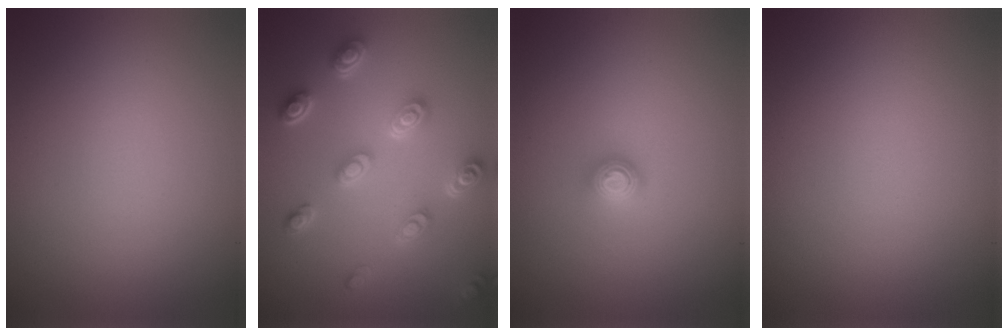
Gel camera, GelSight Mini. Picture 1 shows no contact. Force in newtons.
{"total": 4.9, "press": 3.7, "slide": 3.2}
{"total": 1.2, "press": 1.2, "slide": 0.1}
{"total": 0.0}